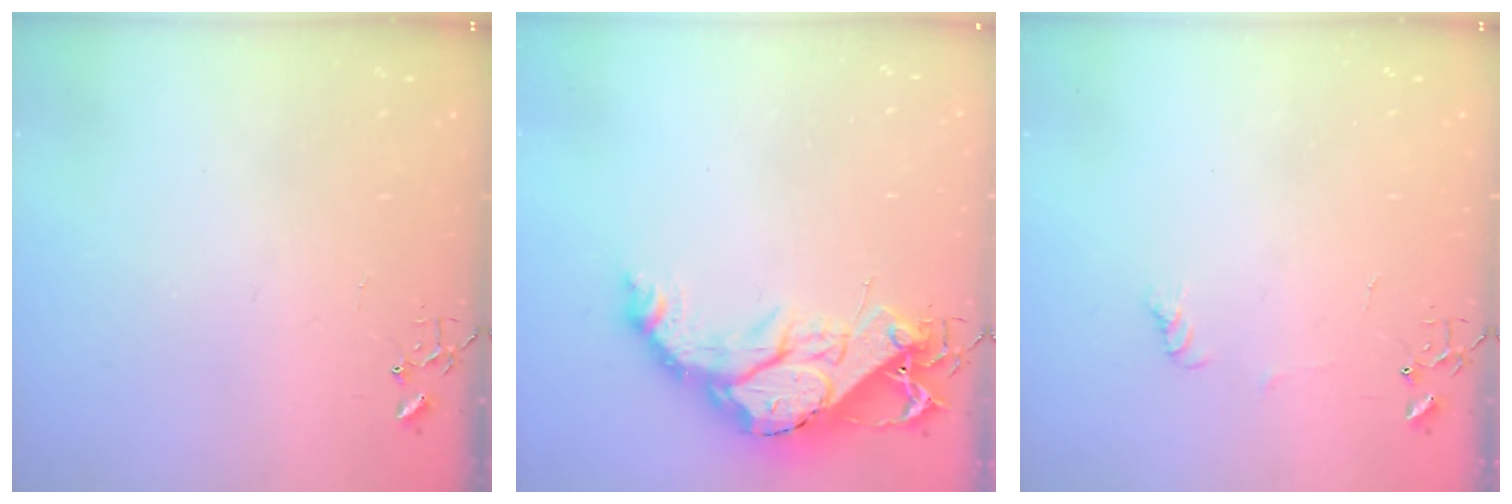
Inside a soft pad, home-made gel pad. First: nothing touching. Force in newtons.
{"total": 18.0, "press": 17.9, "slide": 1.7}
{"total": 4.9, "press": 4.9, "slide": 0.7}